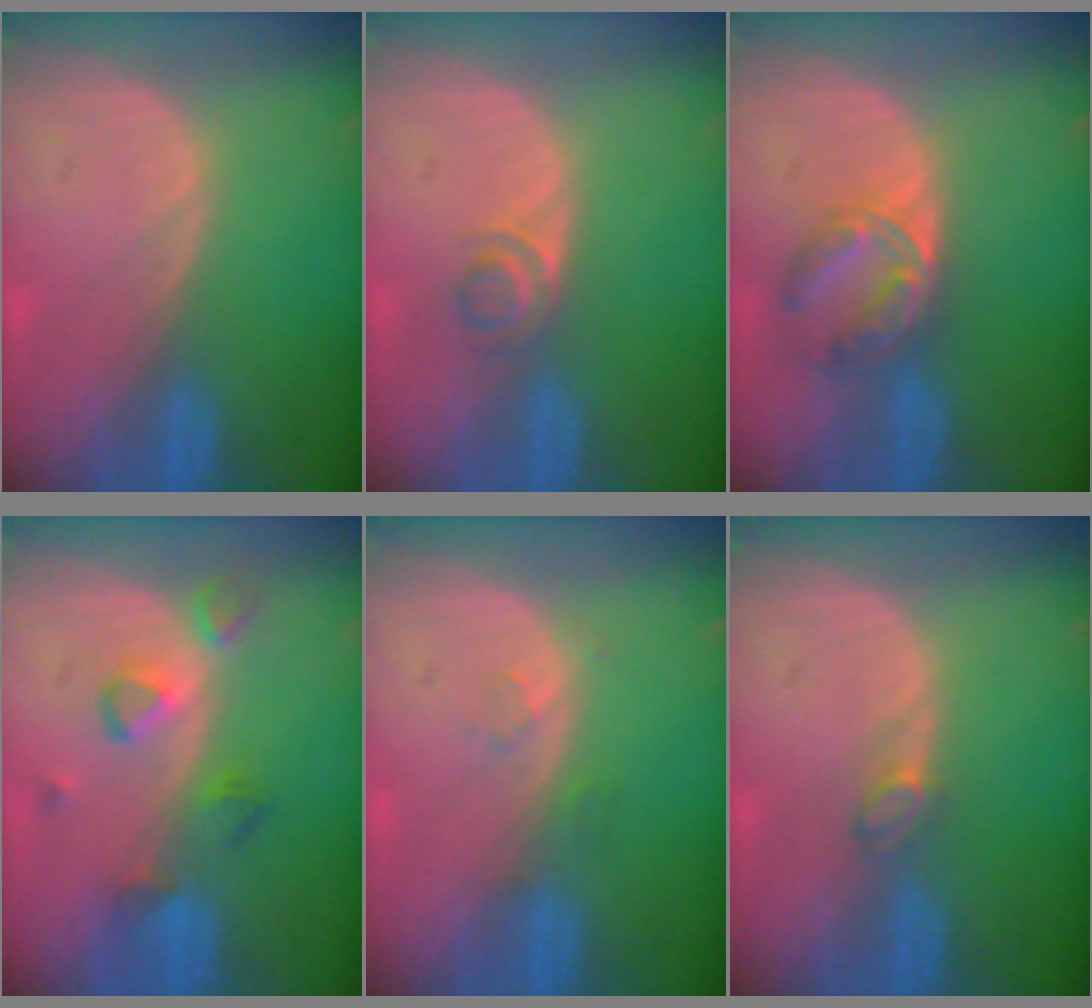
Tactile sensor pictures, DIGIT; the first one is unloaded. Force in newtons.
{"total": 2.5, "press": 2.4, "slide": 0.8}
{"total": 6.2, "press": 5.7, "slide": 2.5}
{"total": 4.8, "press": 4.8, "slide": 0.7}
{"total": 1.4, "press": 1.4, "slide": 0.1}
{"total": 1.6, "press": 1.6, "slide": 0.2}